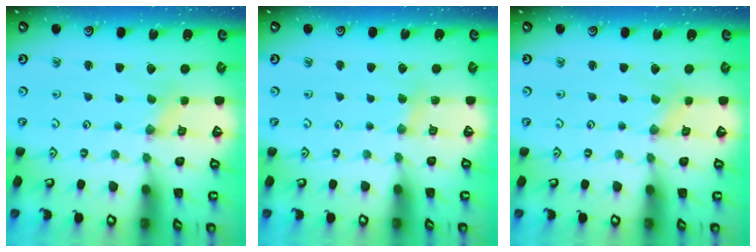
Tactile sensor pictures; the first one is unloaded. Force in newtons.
{"total": 3.7, "press": 3.6, "slide": 0.6}
{"total": 0.0}